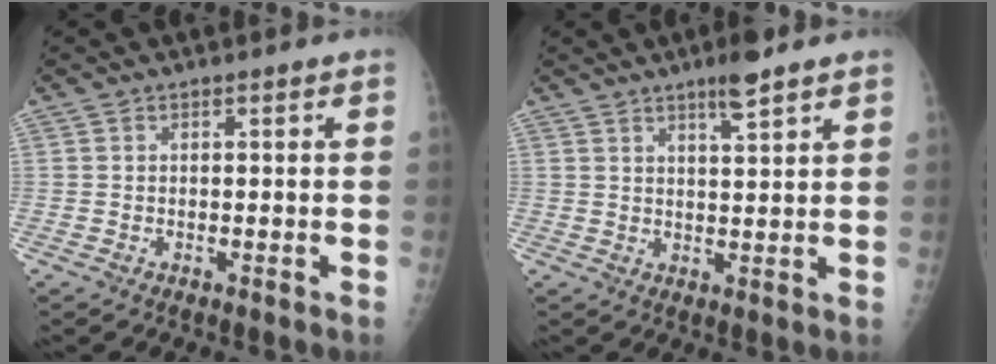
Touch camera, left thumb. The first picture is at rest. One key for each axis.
{"total": 4.9, "fx": 3.4, "fy": 0.7, "fz": 3.5, "tx": -0.051, "ty": -0.019, "tz": 0.056}